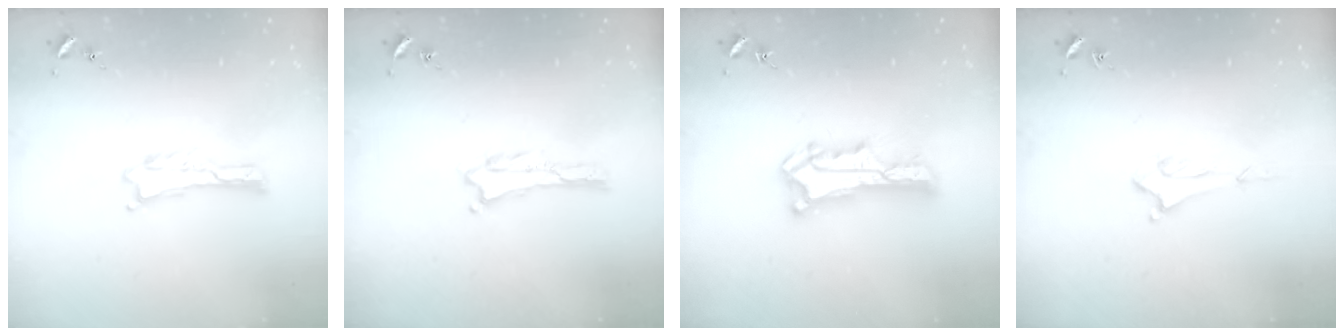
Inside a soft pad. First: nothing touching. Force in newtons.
{"total": 0.0}
{"total": 8.5, "press": 8.5, "slide": 0.6}
{"total": 1.7, "press": 1.6, "slide": 0.4}